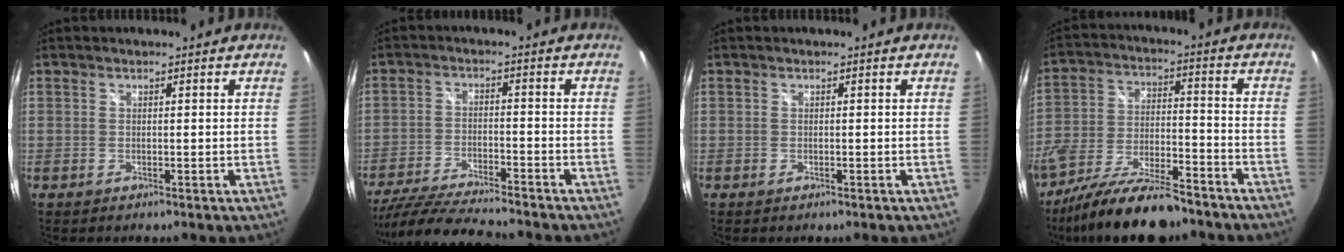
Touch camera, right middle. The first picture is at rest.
{"total": 15.2, "force": [-13.4, 1.8, 6.9], "torque": [-0.149, -0.024, -0.226]}
{"total": 0.0}
{"total": 17.7, "force": [-13.5, 5.2, 10.1], "torque": [-0.200, -0.033, -0.227]}